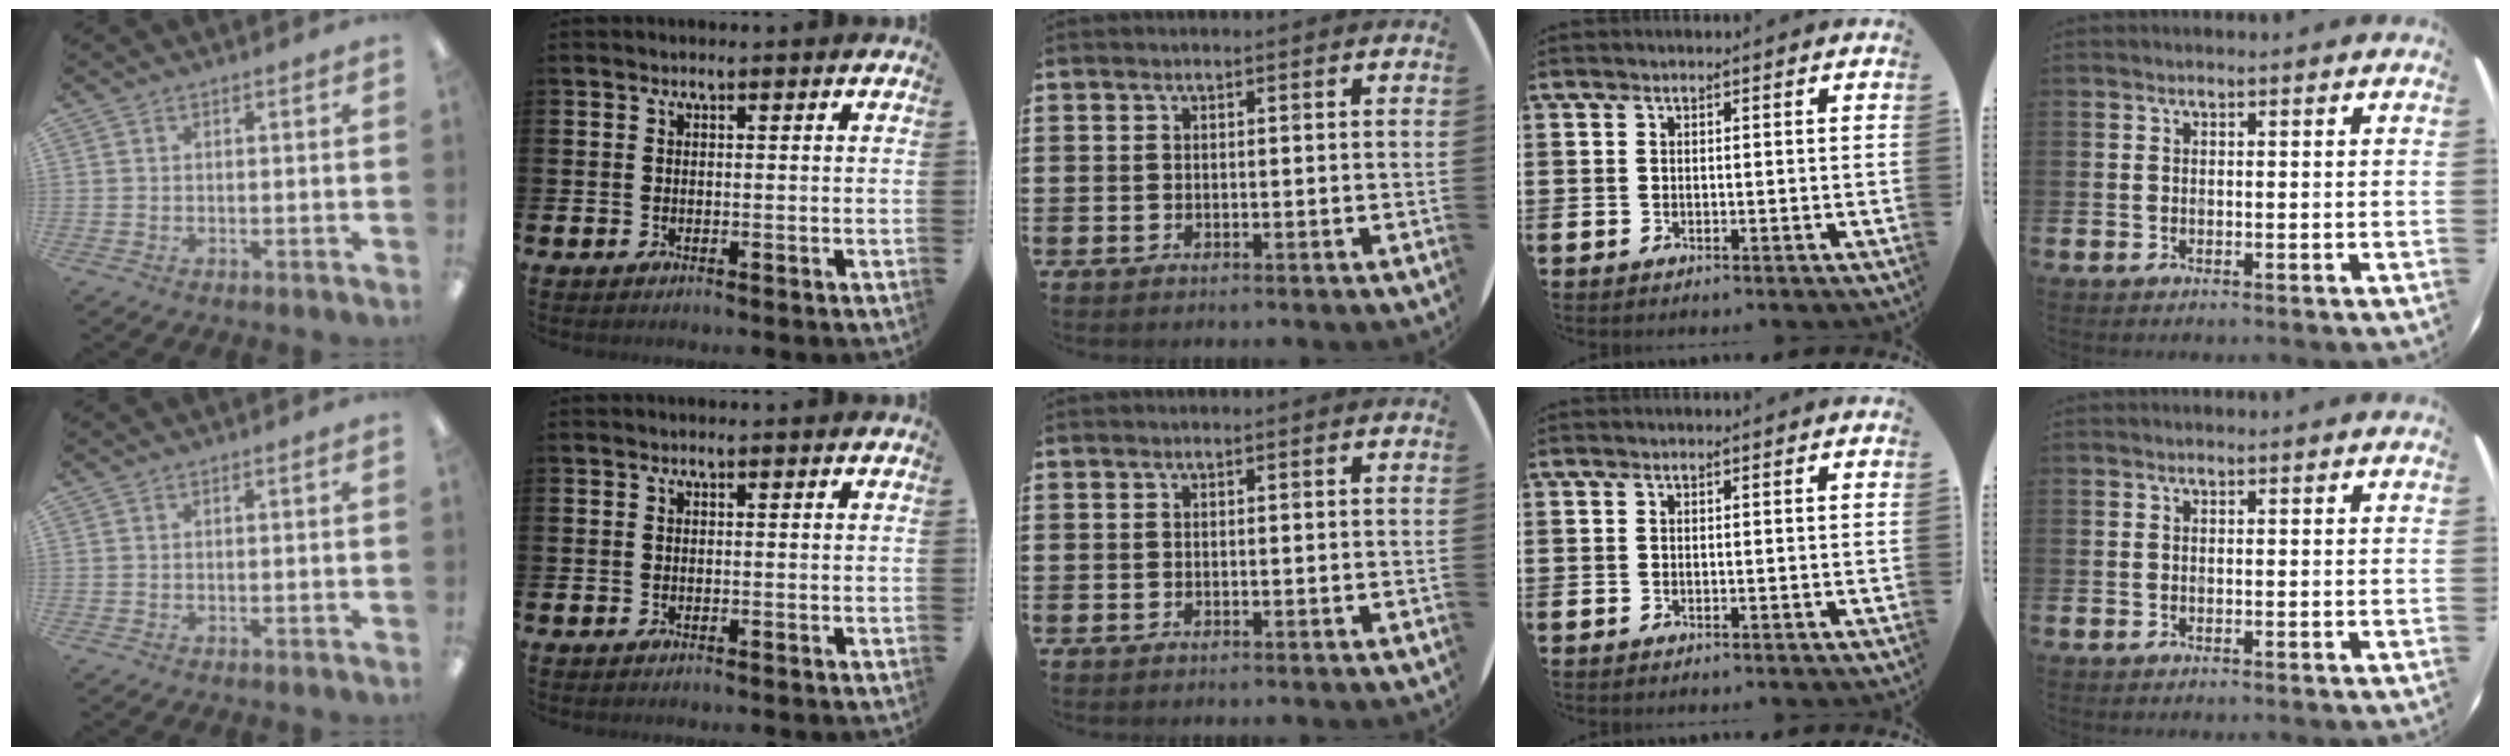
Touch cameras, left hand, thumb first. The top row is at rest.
{}